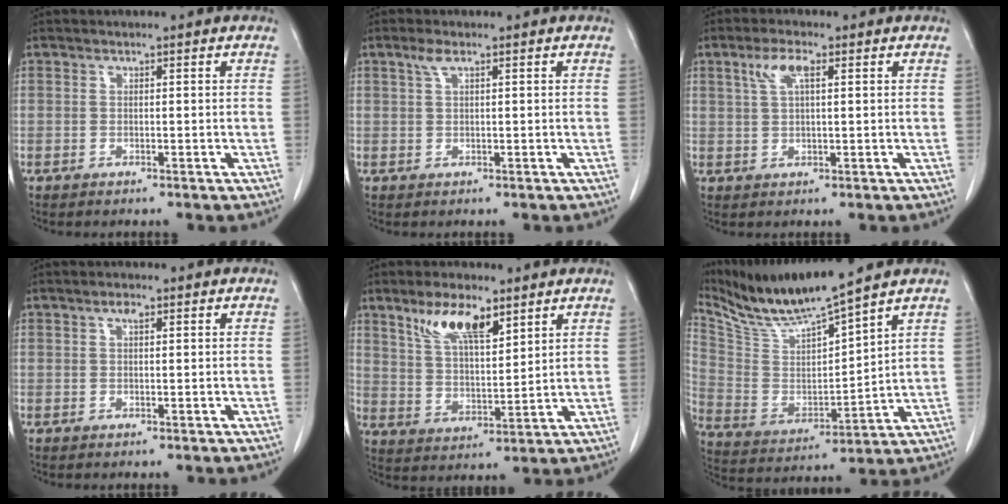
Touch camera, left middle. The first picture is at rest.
{"total": 1.7, "force": [1.0, 0.3, 1.3], "torque": [-0.032, 0.008, 0.023]}
{"total": 4.0, "force": [1.7, 0.9, 3.4], "torque": [-0.077, 0.010, 0.038]}
{"total": 1.2, "force": [0.7, 0.4, 0.9], "torque": [-0.016, 0.000, 0.011]}
{"total": 9.0, "force": [5.8, 2.7, 6.3], "torque": [-0.124, 0.004, 0.114]}
{"total": 13.0, "force": [11.8, -0.9, 5.5], "torque": [-0.119, -0.010, 0.235]}